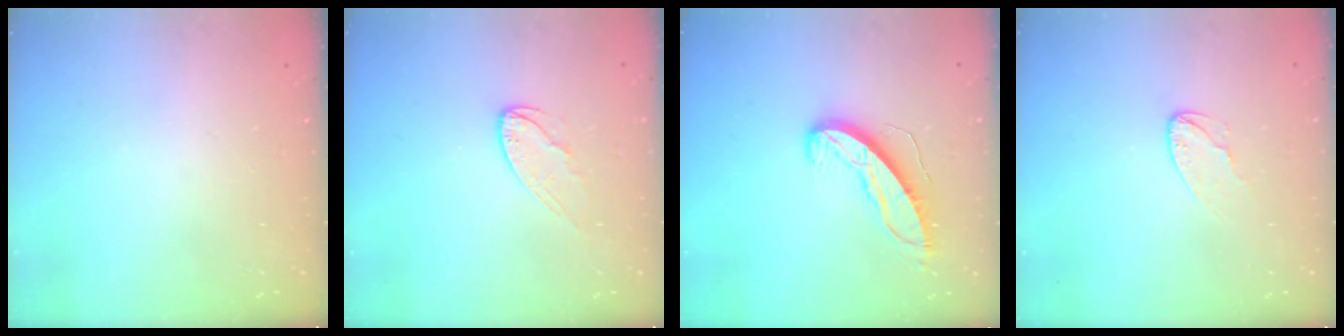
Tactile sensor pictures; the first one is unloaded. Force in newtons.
{"total": 6.9, "press": 6.9, "slide": 0.2}
{"total": 9.6, "press": 9.6, "slide": 0.5}
{"total": 4.9, "press": 4.9, "slide": 0.4}